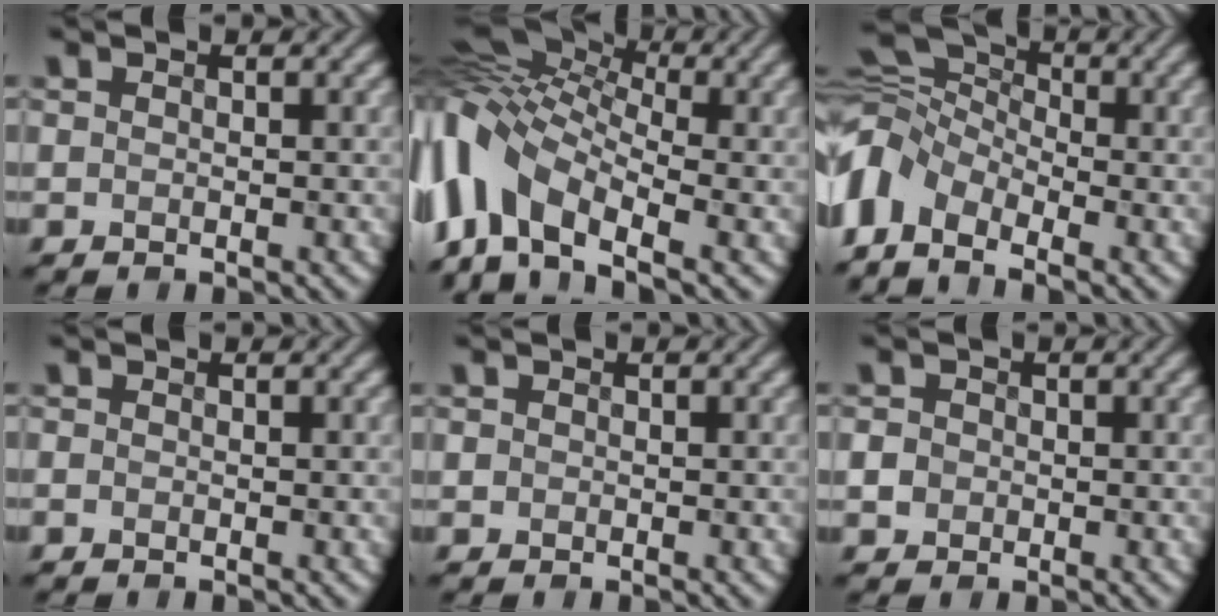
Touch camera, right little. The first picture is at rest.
{"total": 11.8, "force": [-2.1, 7.5, 8.9], "torque": [-0.195, 0.010, -0.058]}
{"total": 6.2, "force": [-2.7, 4.2, 3.7], "torque": [-0.082, 0.006, -0.075]}
{"total": 0.0}
{"total": 0.0}
{"total": 1.8, "force": [0.0, 1.7, 0.6], "torque": [0.000, 0.013, -0.006]}